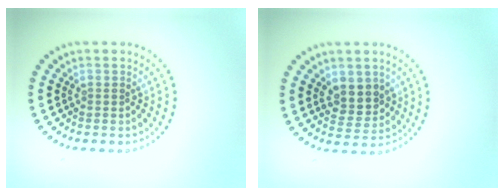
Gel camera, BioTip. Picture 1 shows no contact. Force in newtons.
{"total": 3.0, "press": 2.8, "slide": 0.8}